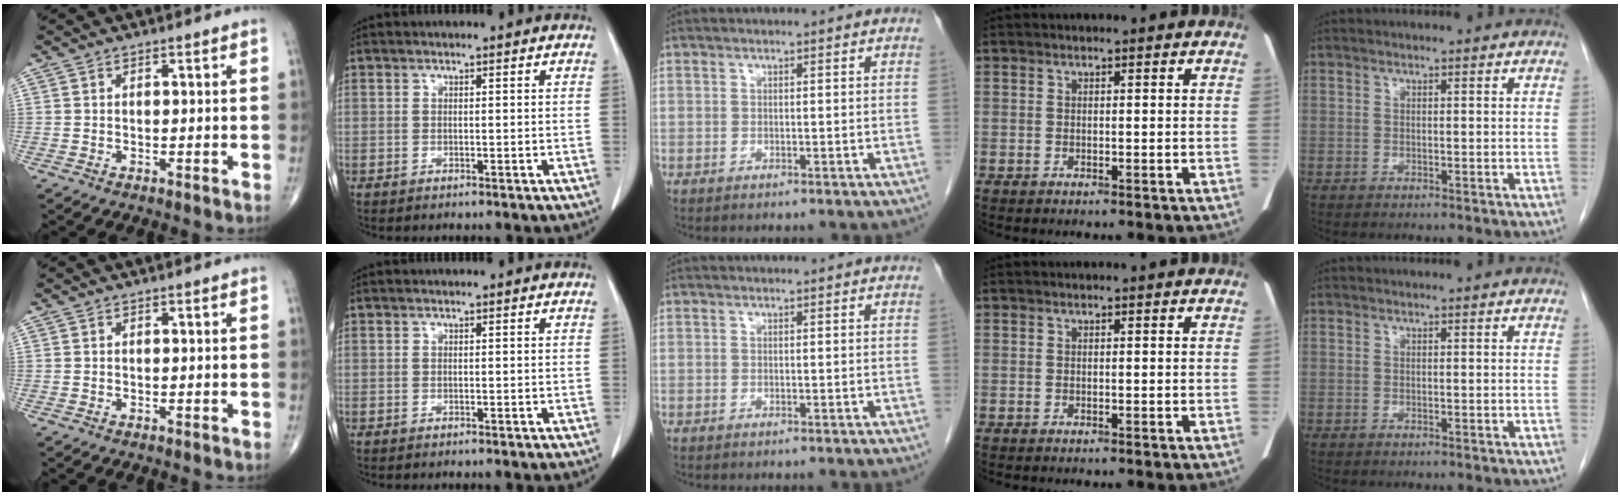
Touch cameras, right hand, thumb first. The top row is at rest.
{}